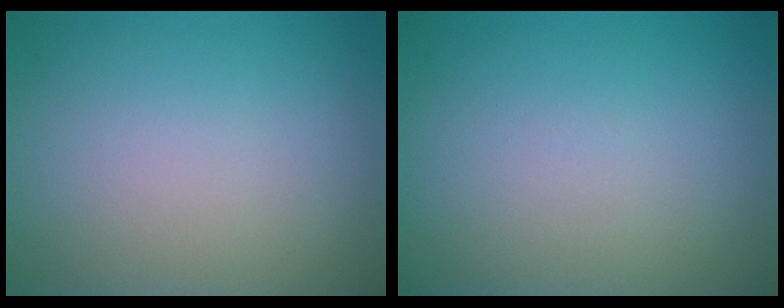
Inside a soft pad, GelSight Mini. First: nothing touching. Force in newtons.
{"total": 0.0}